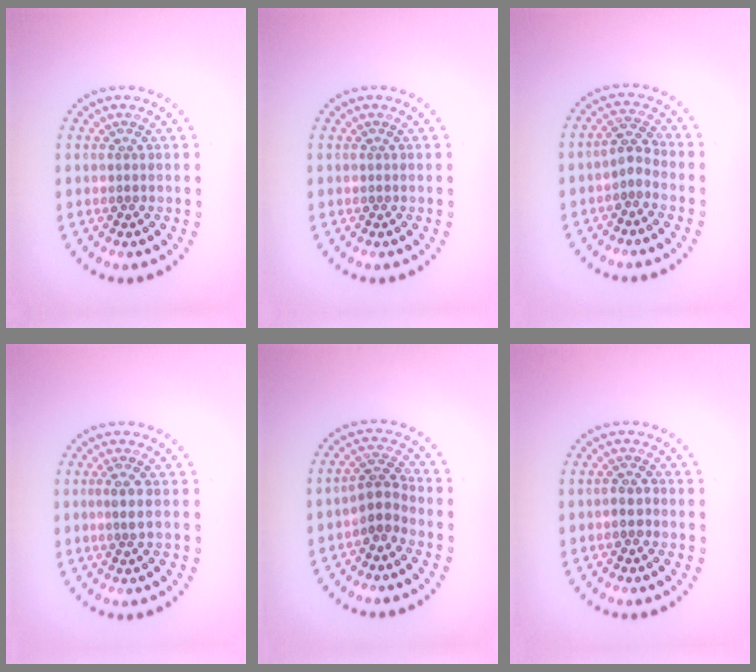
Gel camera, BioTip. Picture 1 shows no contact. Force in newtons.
{"total": 0.0}
{"total": 1.8, "press": 1.4, "slide": 1.1}
{"total": 1.5, "press": 1.2, "slide": 1.0}
{"total": 2.6, "press": 2.0, "slide": 1.6}
{"total": 1.2, "press": 1.1, "slide": 0.5}